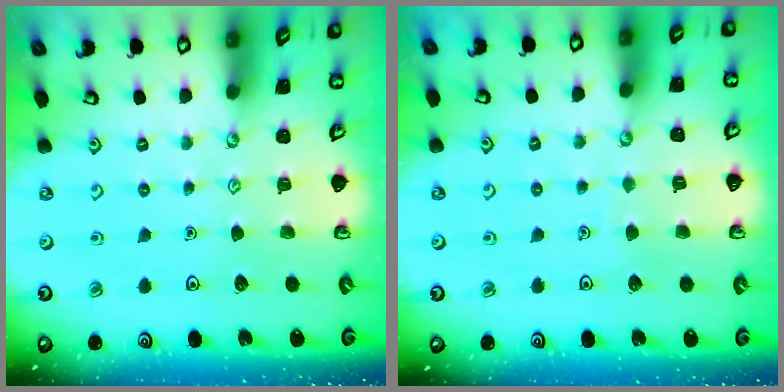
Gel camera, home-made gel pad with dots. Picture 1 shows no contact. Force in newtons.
{"total": 1.7, "press": 1.7, "slide": 0.1}